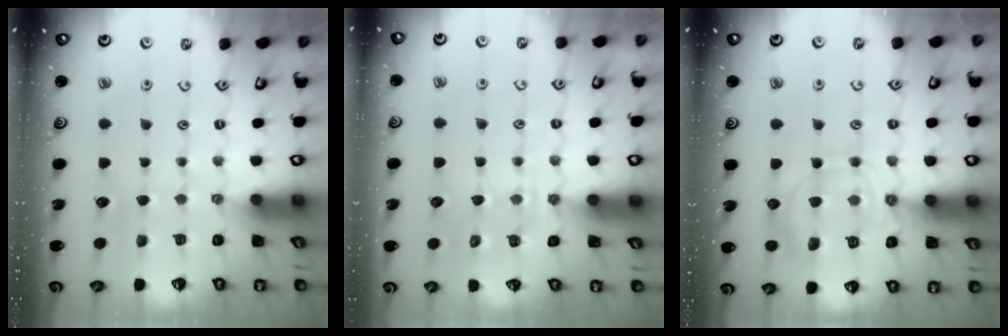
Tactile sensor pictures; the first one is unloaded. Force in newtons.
{"total": 5.9, "press": 5.8, "slide": 1.0}
{"total": 11.2, "press": 11.2, "slide": 1.1}